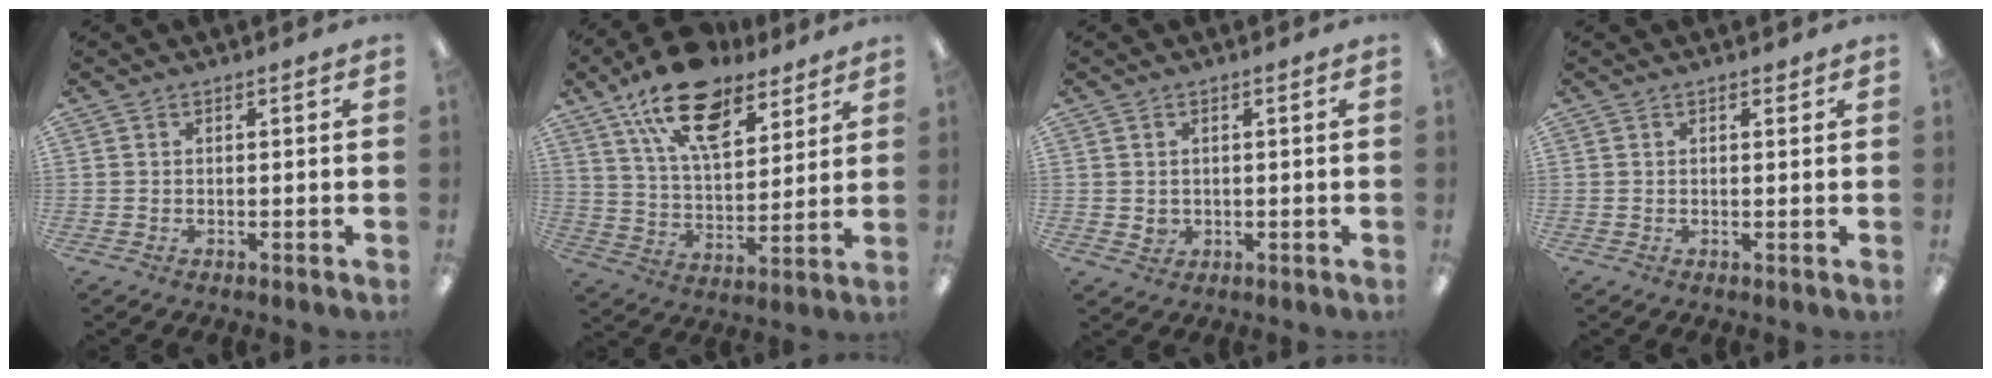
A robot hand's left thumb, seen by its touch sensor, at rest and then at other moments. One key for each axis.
{"total": 18.3, "fx": 12.5, "fy": 8.6, "fz": 10.3, "tx": -0.177, "ty": -0.057, "tz": 0.220}
{"total": 1.9, "fx": 0.4, "fy": 1.7, "fz": 0.6, "tx": -0.006, "ty": -0.001, "tz": 0.006}
{"total": 0.9, "fx": 0.7, "fy": 0.5, "fz": 0.5, "tx": -0.004, "ty": -0.003, "tz": 0.011}